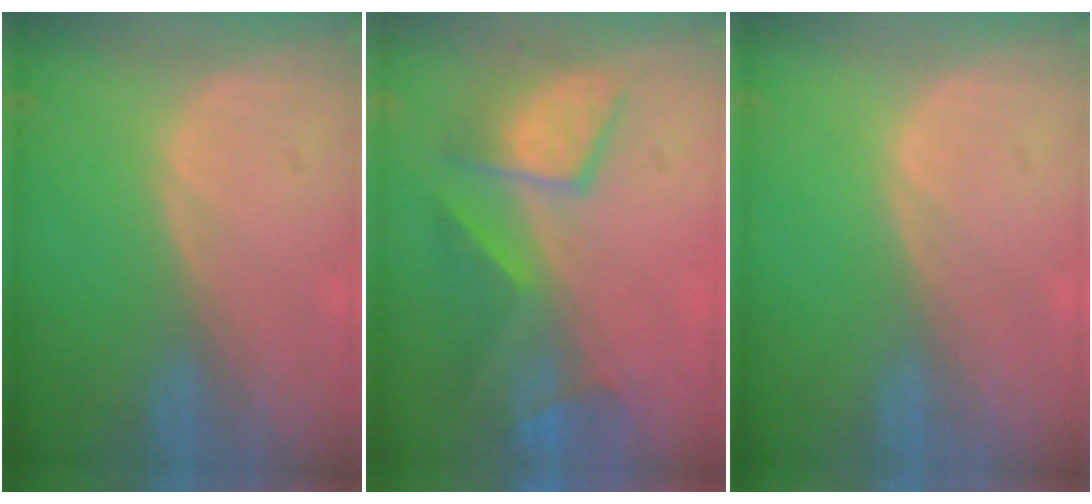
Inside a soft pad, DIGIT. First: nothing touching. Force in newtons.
{"total": 8.2, "press": 7.9, "slide": 1.8}
{"total": 0.0}